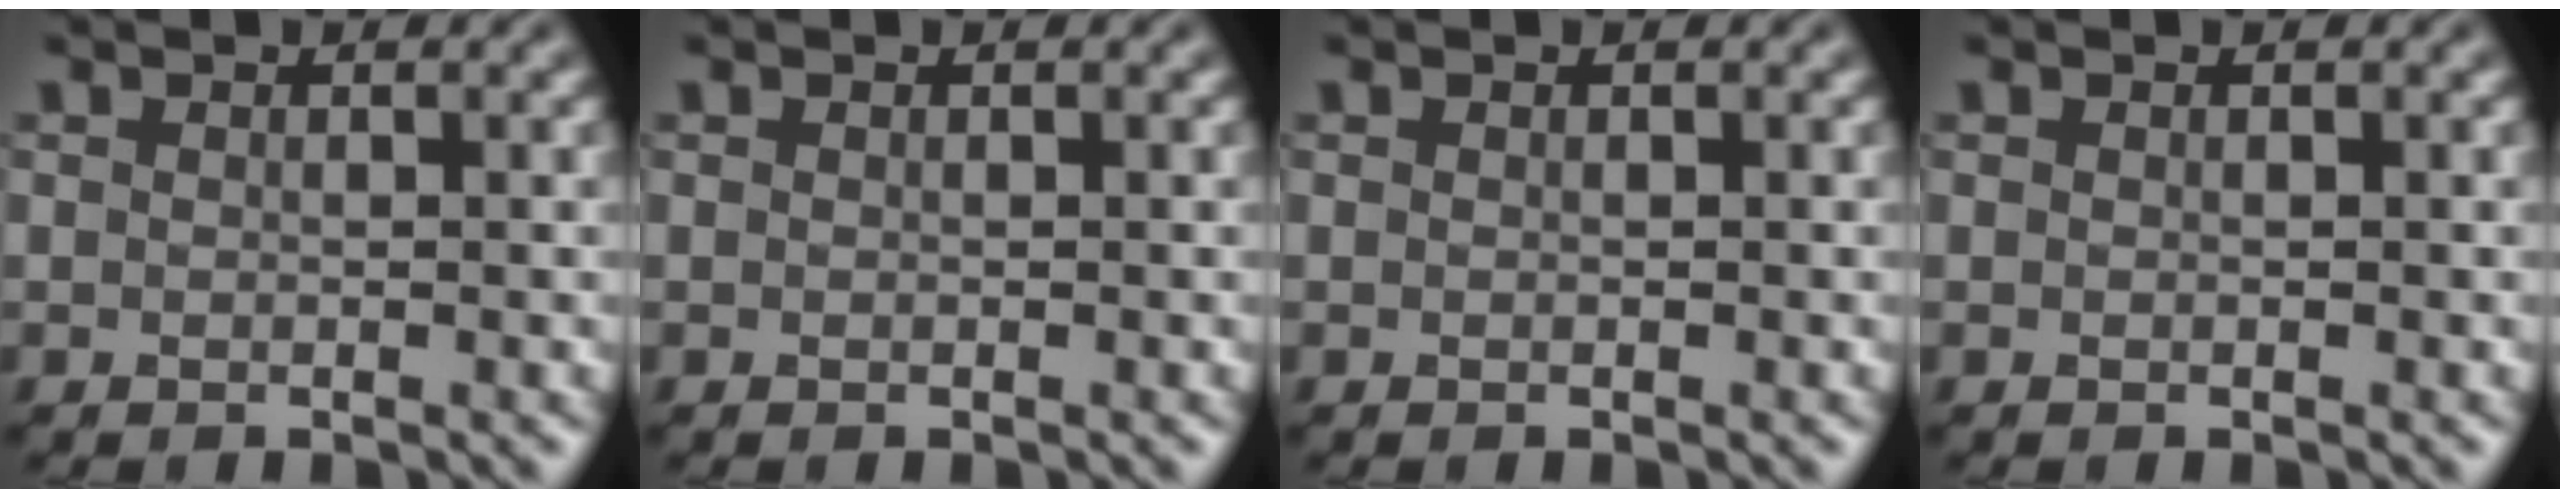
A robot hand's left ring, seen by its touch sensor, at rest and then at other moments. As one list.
[{"total": 0.0}, {"total": 0.0}, {"total": 0.0}]